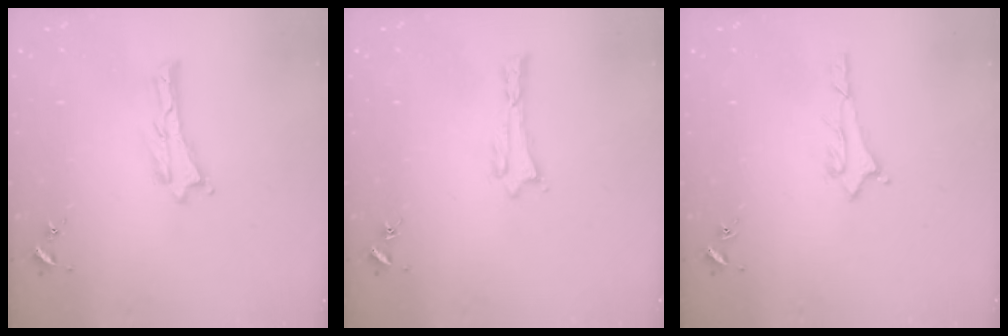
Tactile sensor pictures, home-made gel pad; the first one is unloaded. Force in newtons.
{"total": 0.0}
{"total": 1.5, "press": 1.5, "slide": 0.1}